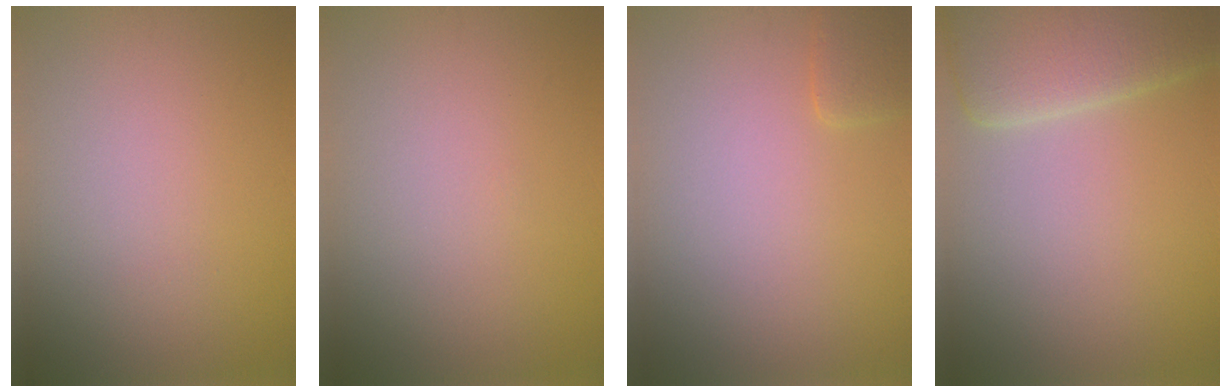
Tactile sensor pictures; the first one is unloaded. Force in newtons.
{"total": 0.0}
{"total": 1.5, "press": 1.5, "slide": 0.1}
{"total": 7.2, "press": 7.1, "slide": 0.3}